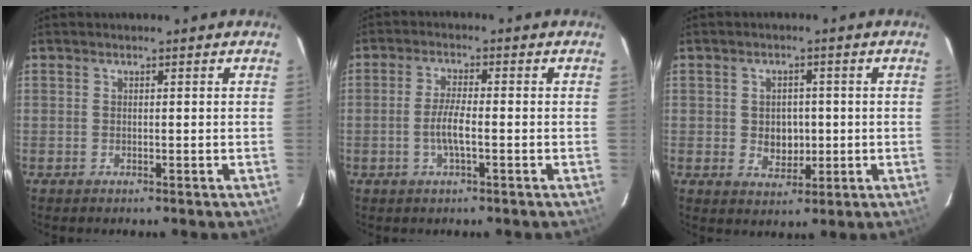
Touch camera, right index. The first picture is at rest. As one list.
[{"total": 4.6, "force": [-1.3, 0.7, 4.3], "torque": [-0.086, 0.000, -0.025]}, {"total": 5.0, "force": [-0.3, 4.0, 3.0], "torque": [-0.050, 0.003, 0.004]}]